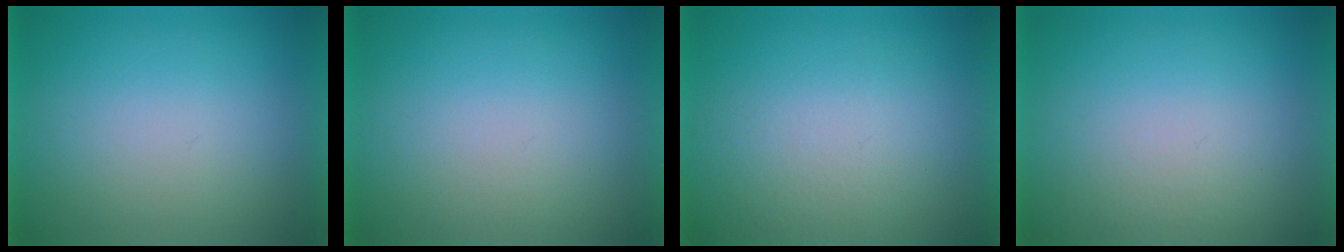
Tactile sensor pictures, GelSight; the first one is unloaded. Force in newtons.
{"total": 1.2}
{"total": 4.5}
{"total": 2.0}